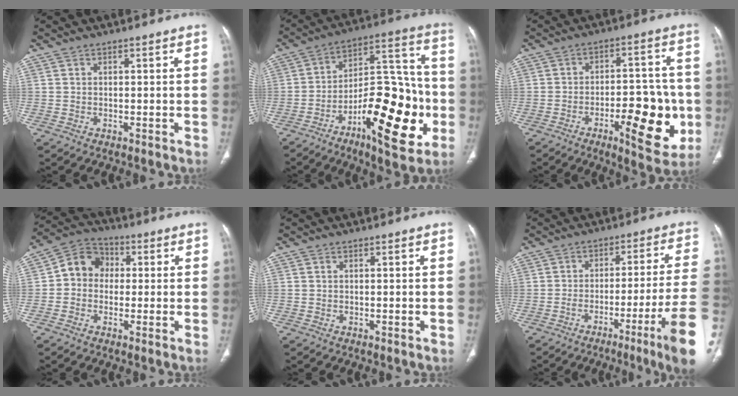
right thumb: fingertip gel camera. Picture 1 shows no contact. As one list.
[{"total": 23.1, "force": [-7.8, 9.2, 19.6], "torque": [-0.267, 0.051, -0.114]}, {"total": 15.2, "force": [-4.6, 5.9, 13.2], "torque": [-0.149, 0.022, -0.057]}, {"total": 8.1, "force": [0.1, 7.1, 3.8], "torque": [-0.041, 0.027, -0.014]}, {"total": 0.0}, {"total": 15.5, "force": [-7.1, -0.9, 13.7], "torque": [-0.165, 0.035, -0.105]}]